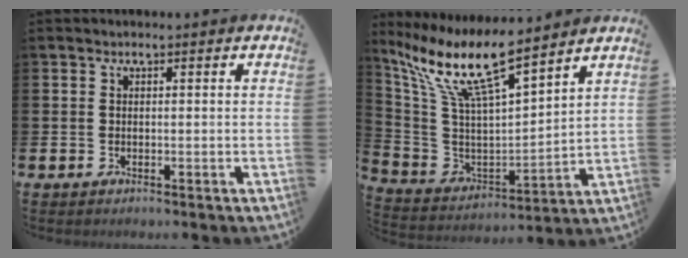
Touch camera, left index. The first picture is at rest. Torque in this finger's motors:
{"motor_torque": [1.10, -1.04, 0.33, 0.21]}